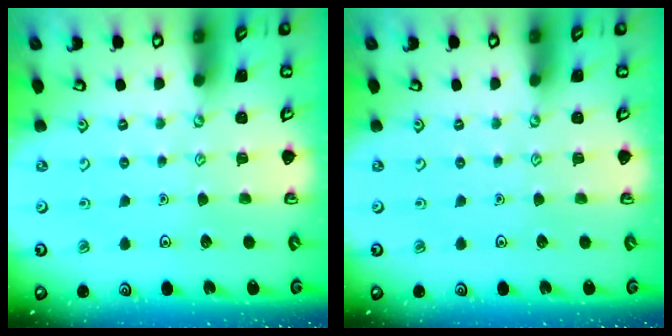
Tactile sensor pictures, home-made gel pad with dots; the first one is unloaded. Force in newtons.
{"total": 0.0}